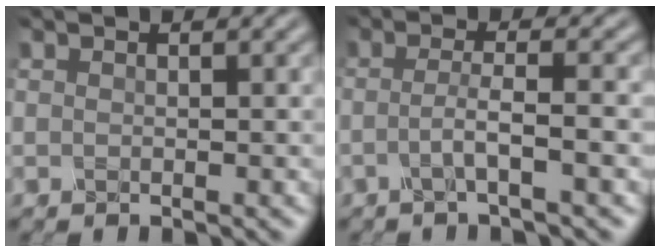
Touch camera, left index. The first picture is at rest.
{"total": 3.0, "force": [-1.4, 0.5, 2.6], "torque": [-0.042, 0.001, -0.036]}